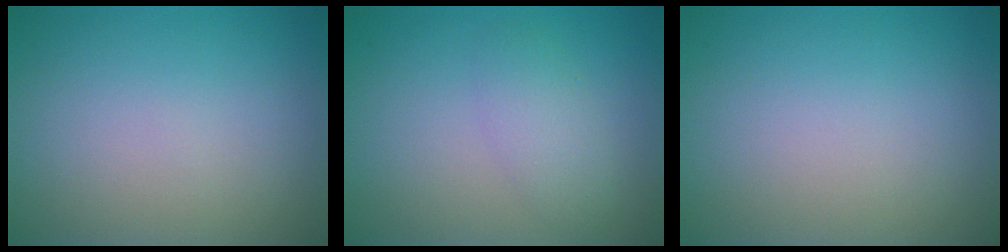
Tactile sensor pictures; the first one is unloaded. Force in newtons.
{"total": 2.4, "press": 2.4, "slide": 0.1}
{"total": 0.0}